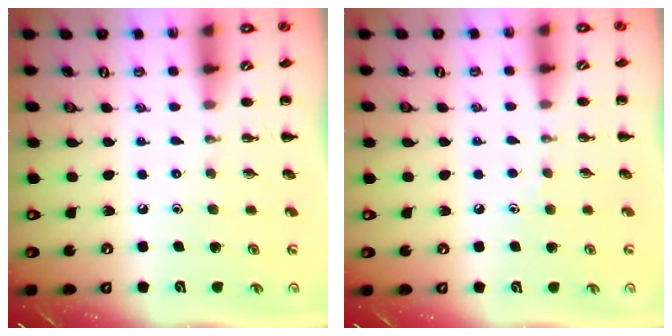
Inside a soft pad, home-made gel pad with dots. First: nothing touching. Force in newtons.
{"total": 3.1, "press": 2.9, "slide": 1.1}